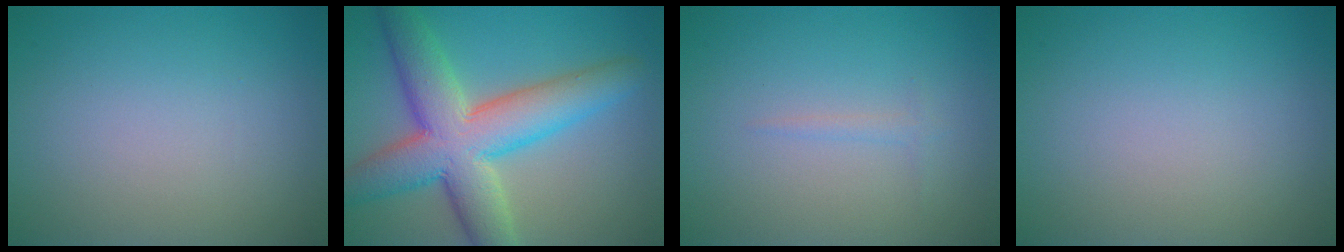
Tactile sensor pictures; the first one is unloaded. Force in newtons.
{"total": 10.0, "press": 10.0, "slide": 0.6}
{"total": 0.7, "press": 0.7, "slide": 0.0}
{"total": 0.0}